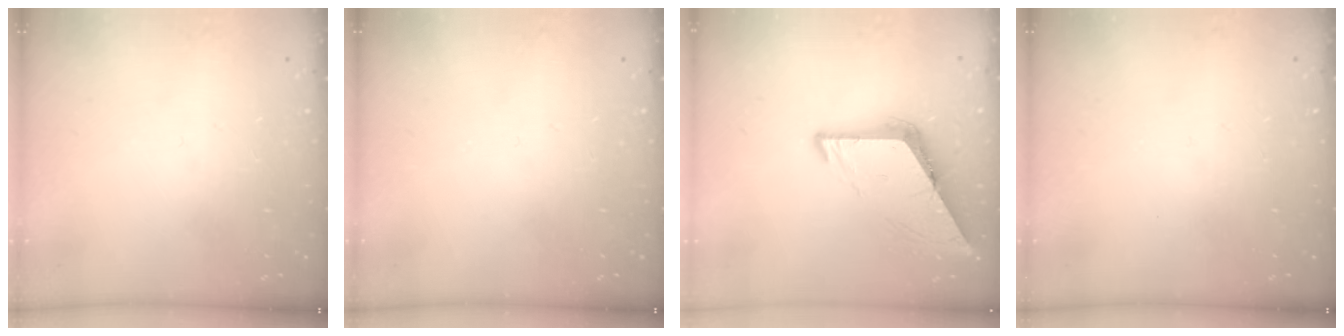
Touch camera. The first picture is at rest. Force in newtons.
{"total": 0.0}
{"total": 7.8, "press": 7.8, "slide": 0.6}
{"total": 0.0}